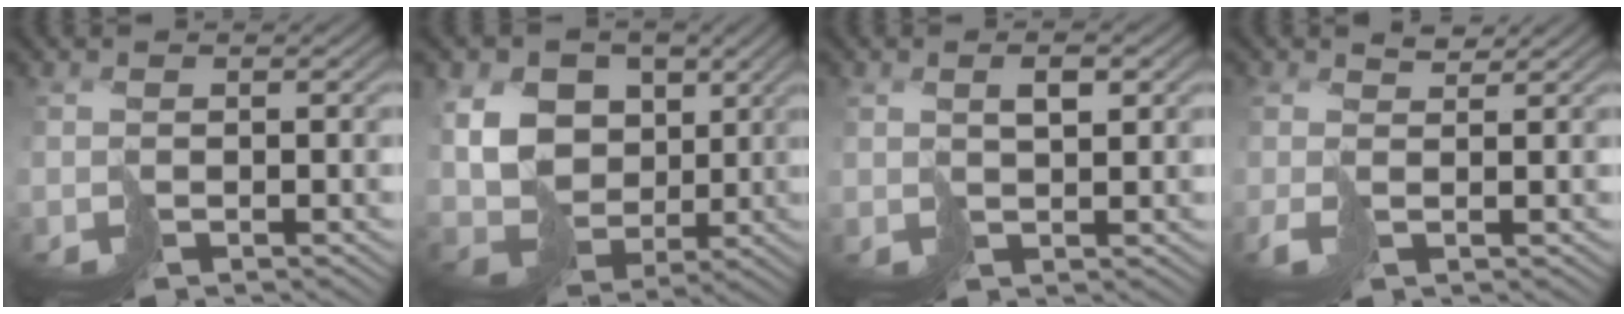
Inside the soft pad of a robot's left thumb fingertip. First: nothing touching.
{"total": 11.1, "force": [3.3, 8.9, 5.7], "torque": [-0.153, 0.012, 0.065]}
{"total": 2.2, "force": [1.4, 0.5, 1.6], "torque": [-0.026, 0.004, 0.030]}
{"total": 2.4, "force": [0.3, 0.9, 2.2], "torque": [-0.061, 0.005, 0.001]}